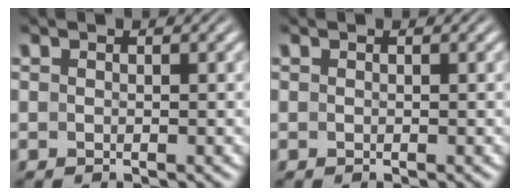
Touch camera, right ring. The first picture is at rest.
{"total": 0.0}